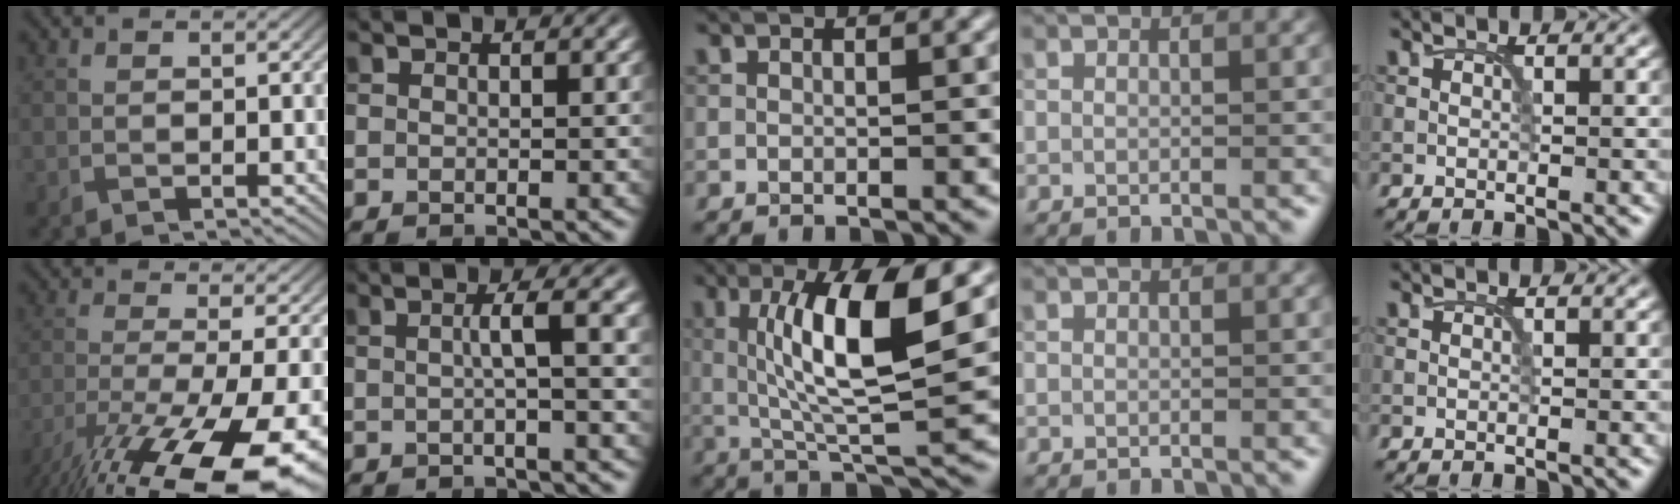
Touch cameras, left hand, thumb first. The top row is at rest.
{"thumb": {"total": 16.6, "force": [-9.9, 3.8, 12.7], "torque": [-0.232, -0.029, -0.156]}, "index": {"total": 3.7, "force": [0.3, 0.7, 3.6], "torque": [-0.048, 0.009, -0.001]}, "middle": {"total": 8.2, "force": [1.6, 1.4, 7.9], "torque": [-0.142, -0.001, 0.033]}}